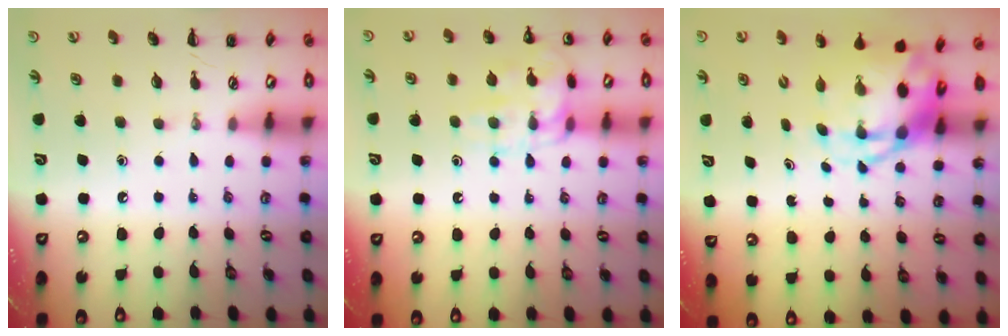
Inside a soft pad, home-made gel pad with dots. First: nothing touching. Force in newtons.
{"total": 13.6, "press": 13.5, "slide": 1.1}
{"total": 4.6, "press": 4.5, "slide": 1.2}